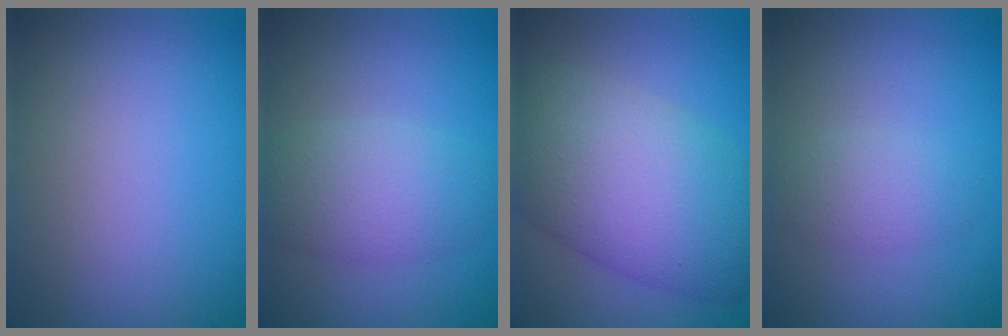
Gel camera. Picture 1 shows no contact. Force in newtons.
{"total": 4.0, "press": 4.0, "slide": 0.3}
{"total": 10.2, "press": 10.2, "slide": 0.3}
{"total": 2.0, "press": 2.0, "slide": 0.0}